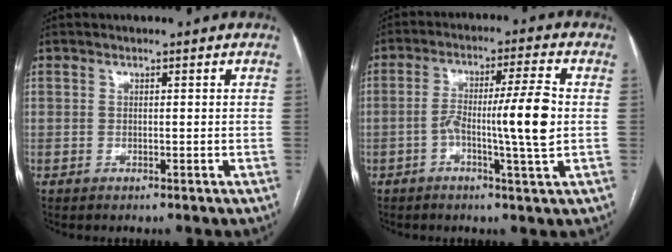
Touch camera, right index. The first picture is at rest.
{"total": 9.6, "force": [-1.2, -0.4, 9.6], "torque": [-0.163, 0.010, -0.022]}